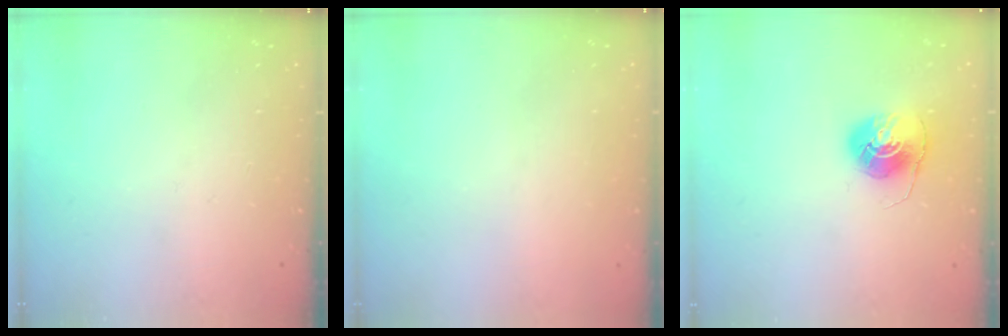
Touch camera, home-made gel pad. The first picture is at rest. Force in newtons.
{"total": 0.9, "press": 0.9, "slide": 0.1}
{"total": 7.7, "press": 7.7, "slide": 0.2}